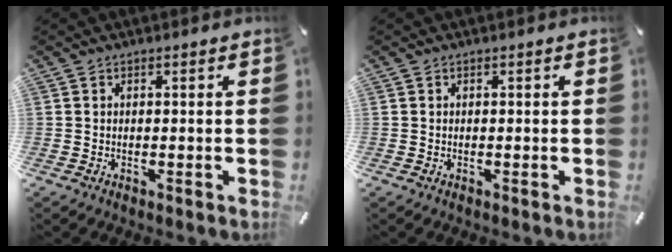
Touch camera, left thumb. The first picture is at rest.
{"total": 0.0}